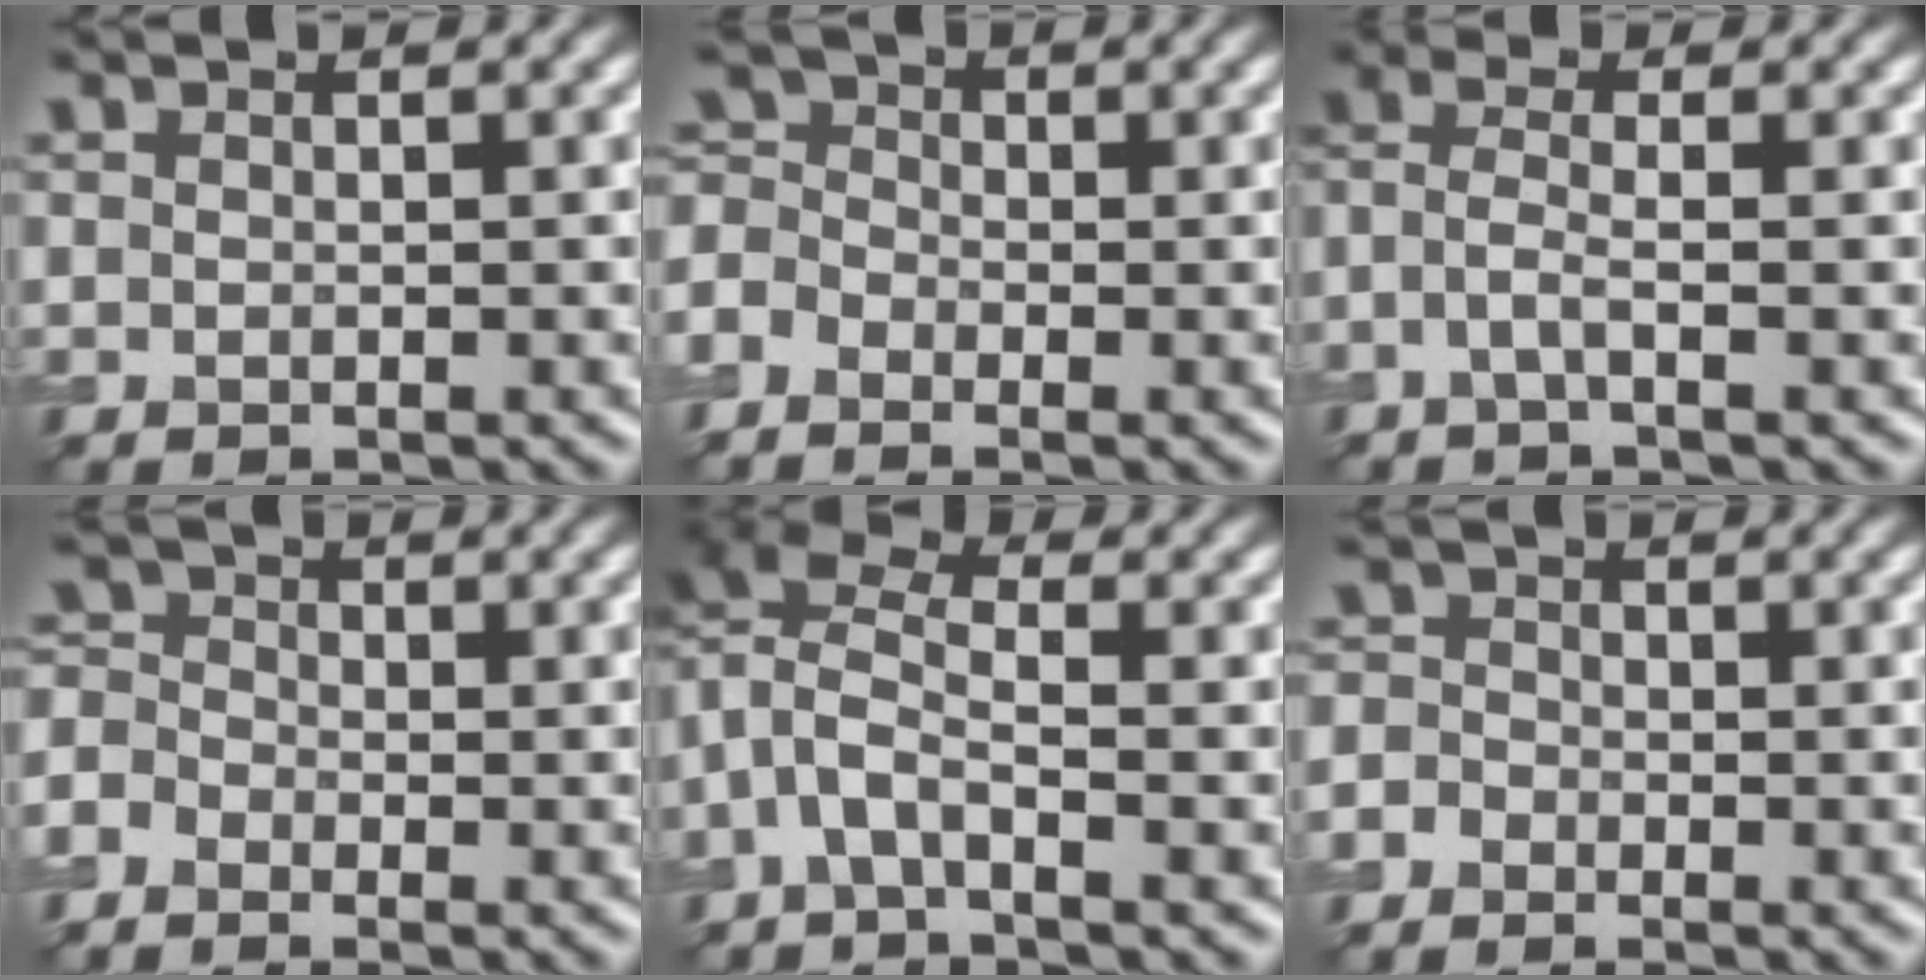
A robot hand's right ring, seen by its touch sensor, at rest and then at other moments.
{"total": 4.3, "force": [-2.3, 2.8, 2.3], "torque": [-0.052, 0.004, -0.050]}
{"total": 2.2, "force": [-0.9, 0.3, 1.9], "torque": [-0.047, 0.003, -0.029]}
{"total": 3.3, "force": [-1.8, 2.3, 1.5], "torque": [-0.032, 0.008, -0.043]}
{"total": 5.8, "force": [-0.8, 2.9, 5.0], "torque": [-0.105, 0.018, -0.035]}
{"total": 1.9, "force": [-0.9, 1.6, 0.6], "torque": [0.002, 0.010, -0.027]}